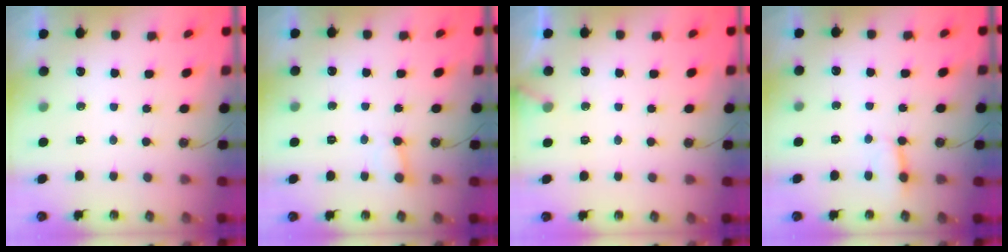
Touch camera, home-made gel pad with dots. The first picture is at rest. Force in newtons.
{"total": 4.9, "press": 4.8, "slide": 0.6}
{"total": 2.4, "press": 2.4, "slide": 0.1}
{"total": 2.8, "press": 2.8, "slide": 0.2}